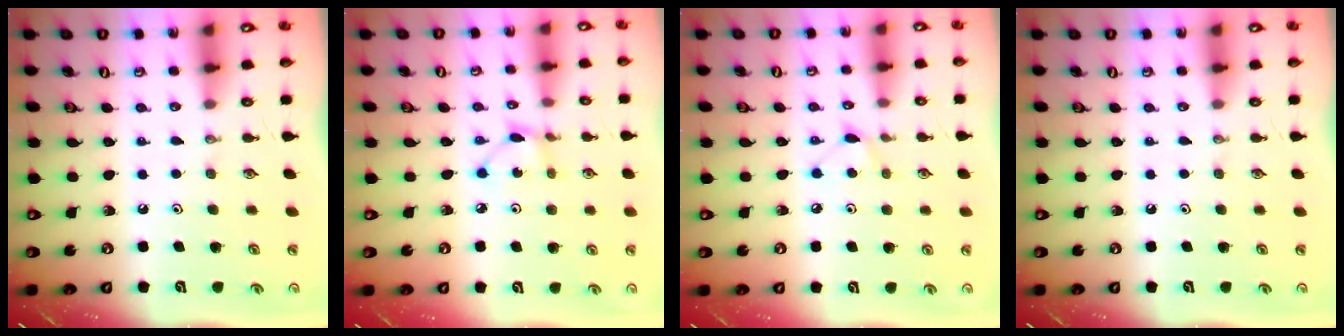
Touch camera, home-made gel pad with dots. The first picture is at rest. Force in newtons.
{"total": 2.2, "press": 2.2, "slide": 0.1}
{"total": 4.4, "press": 4.3, "slide": 0.6}
{"total": 0.0}